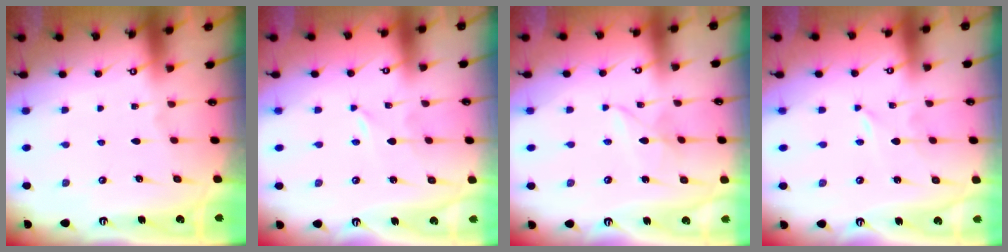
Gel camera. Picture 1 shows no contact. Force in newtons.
{"total": 0.0}
{"total": 3.6, "press": 3.6, "slide": 0.2}
{"total": 0.0}